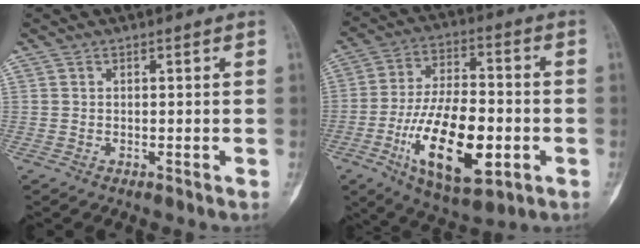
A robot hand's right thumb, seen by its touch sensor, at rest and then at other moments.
{"total": 19.6, "force": [-5.6, 8.9, 16.5], "torque": [-0.273, 0.016, -0.087]}